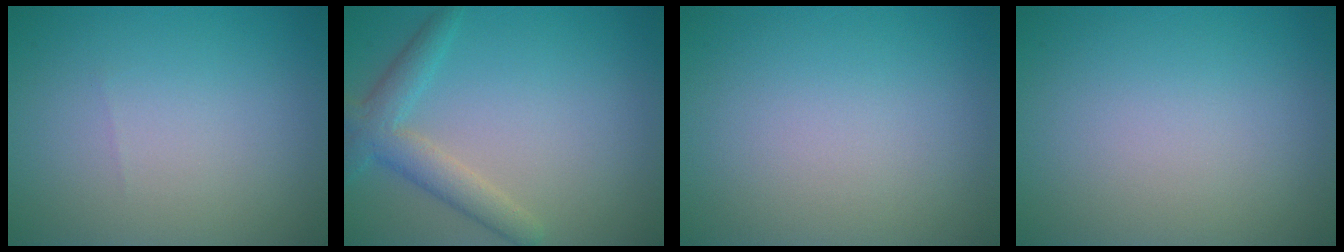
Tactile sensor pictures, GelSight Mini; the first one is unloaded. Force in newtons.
{"total": 3.4, "press": 3.4, "slide": 0.1}
{"total": 0.0}
{"total": 0.0}